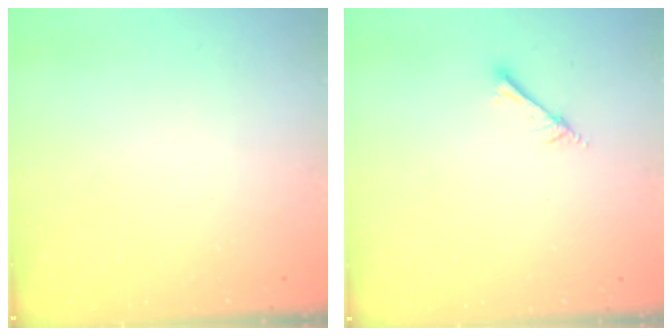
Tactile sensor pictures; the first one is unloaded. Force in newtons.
{"total": 2.2, "press": 2.2, "slide": 0.3}